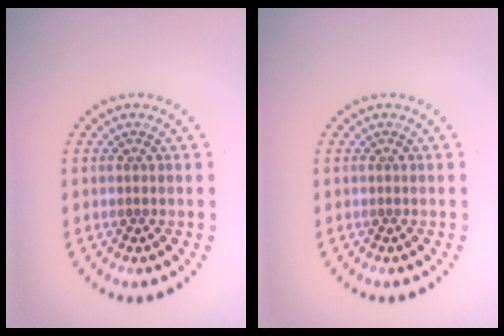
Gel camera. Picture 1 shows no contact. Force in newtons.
{"total": 0.0}